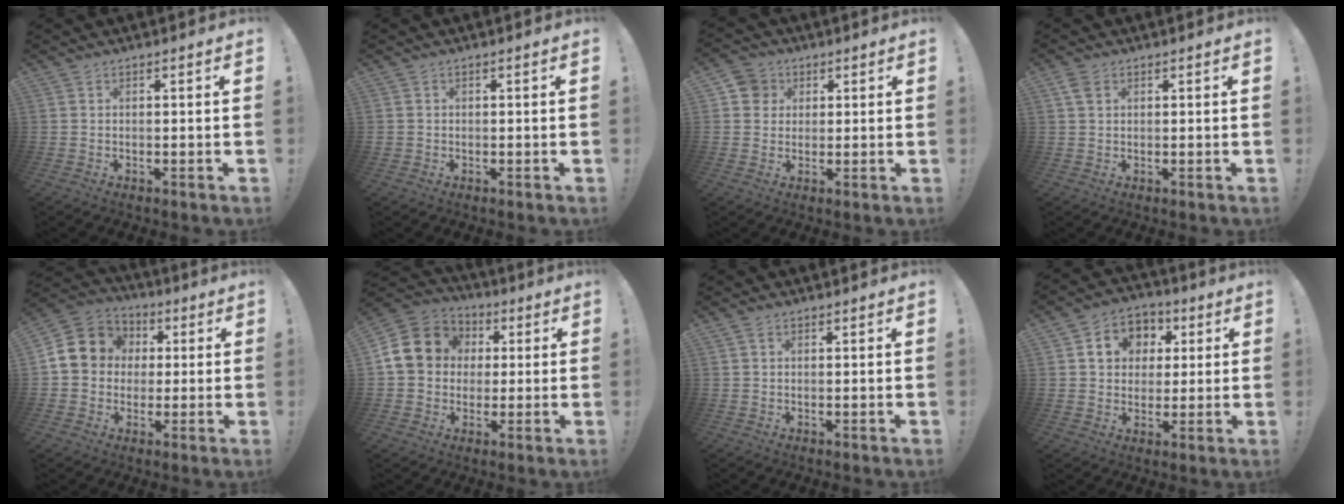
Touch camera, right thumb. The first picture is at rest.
{"total": 0.8, "force": [-0.1, 0.8, 0.2], "torque": [-0.003, 0.002, -0.002]}
{"total": 6.3, "force": [2.0, 5.8, 1.3], "torque": [-0.011, -0.008, 0.040]}
{"total": 3.0, "force": [1.4, 1.9, 1.9], "torque": [-0.031, 0.001, 0.025]}
{"total": 12.3, "force": [1.8, 11.1, 4.8], "torque": [-0.072, 0.006, 0.044]}
{"total": 15.4, "force": [2.7, 13.4, 7.1], "torque": [-0.117, 0.009, 0.062]}
{"total": 1.2, "force": [0.6, 0.8, 0.7], "torque": [-0.012, 0.001, 0.010]}
{"total": 10.3, "force": [3.0, 9.0, 4.1], "torque": [-0.058, -0.003, 0.061]}